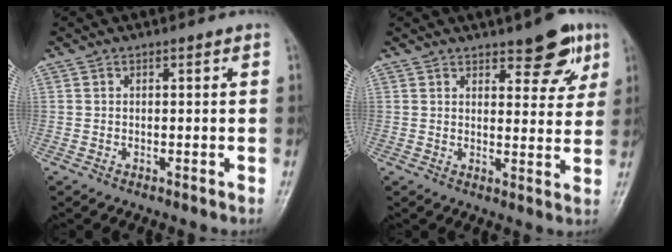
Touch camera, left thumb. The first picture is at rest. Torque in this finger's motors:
{"motor_torque": [0.18, 0.26, 0.05, -0.36, 0.05]}